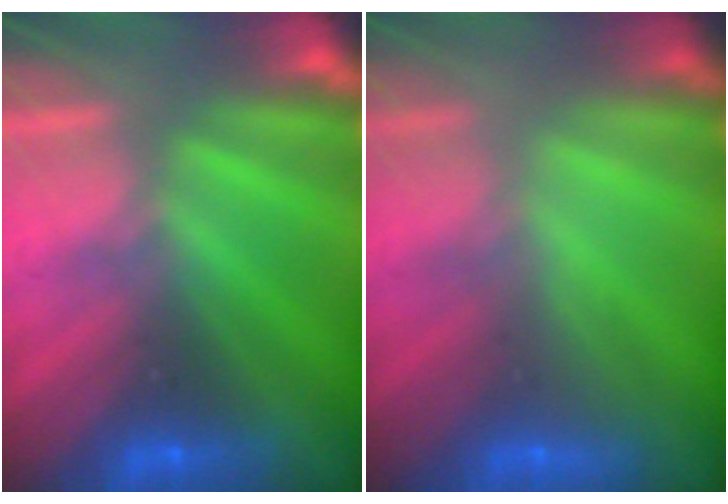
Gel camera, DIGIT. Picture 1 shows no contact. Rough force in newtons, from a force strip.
{"total": 2.2}